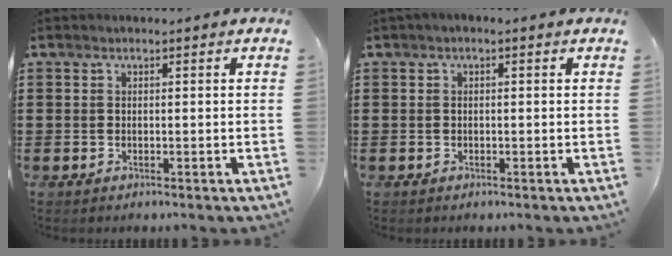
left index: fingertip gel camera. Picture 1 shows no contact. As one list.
[{"total": 0.8, "force": [-0.6, 0.2, 0.4], "torque": [-0.009, -0.002, -0.011]}]